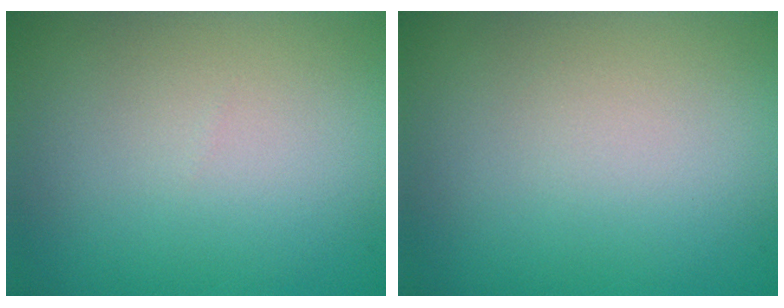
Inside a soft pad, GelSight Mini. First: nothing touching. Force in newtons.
{"total": 0.0}